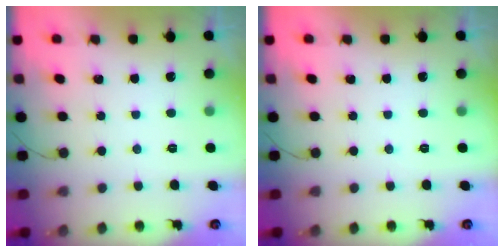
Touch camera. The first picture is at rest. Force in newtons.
{"total": 0.0}